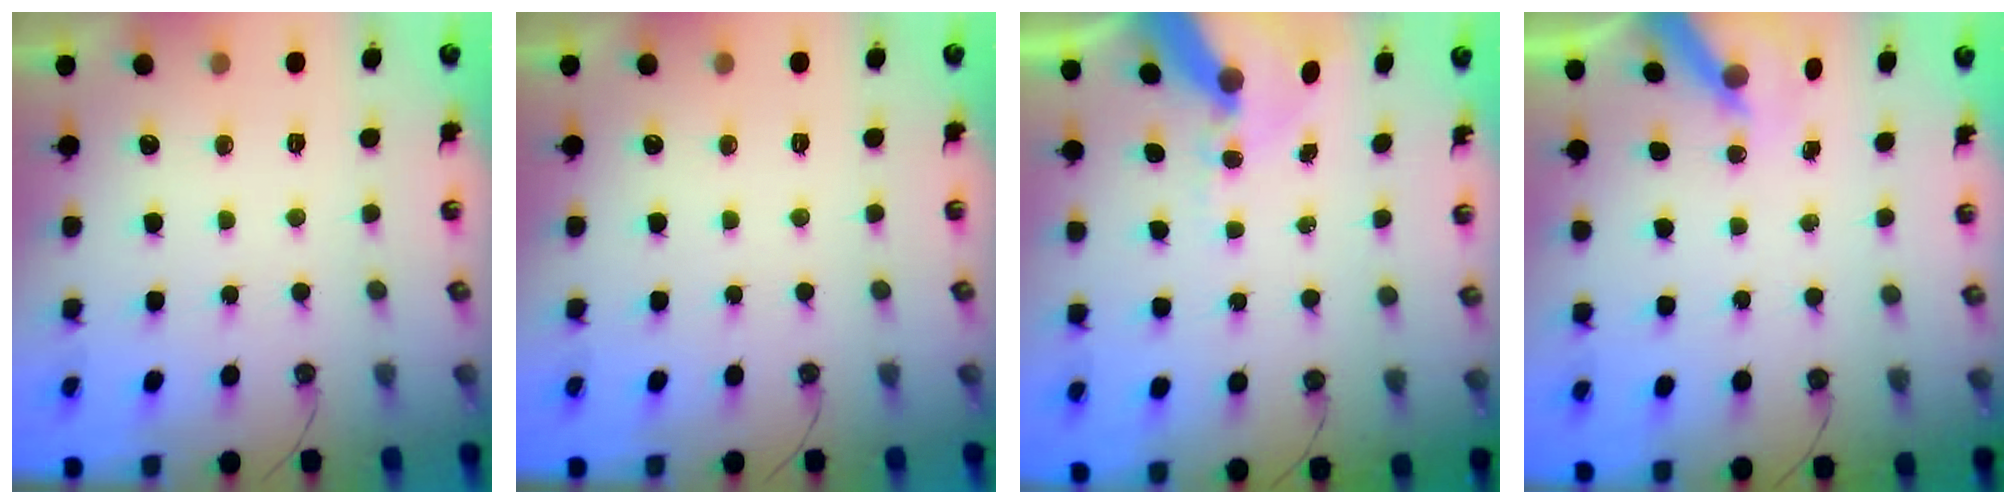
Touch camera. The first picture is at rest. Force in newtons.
{"total": 0.0}
{"total": 11.9, "press": 11.8, "slide": 1.7}
{"total": 5.6, "press": 5.6, "slide": 0.5}